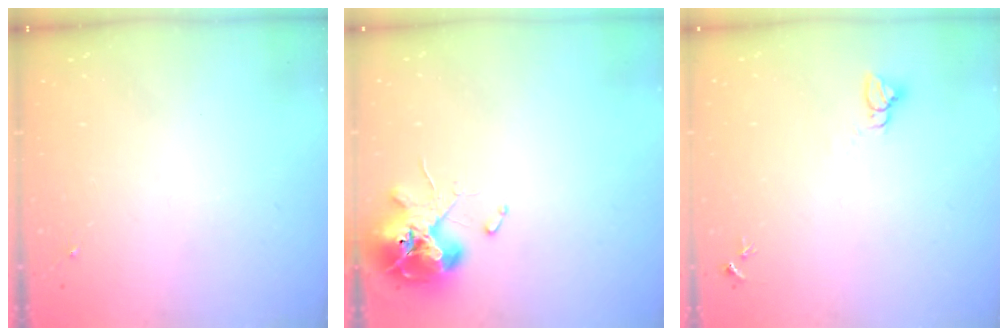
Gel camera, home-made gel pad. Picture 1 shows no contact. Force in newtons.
{"total": 13.0, "press": 12.8, "slide": 1.8}
{"total": 2.7, "press": 2.7, "slide": 0.1}